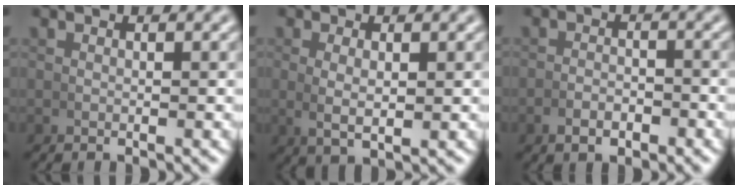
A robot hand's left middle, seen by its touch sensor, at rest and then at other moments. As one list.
[{"total": 2.6, "force": [0.4, 0.9, 2.4], "torque": [-0.048, -0.010, 0.019]}, {"total": 2.0, "force": [-1.5, 1.0, 0.9], "torque": [-0.009, -0.001, -0.028]}]